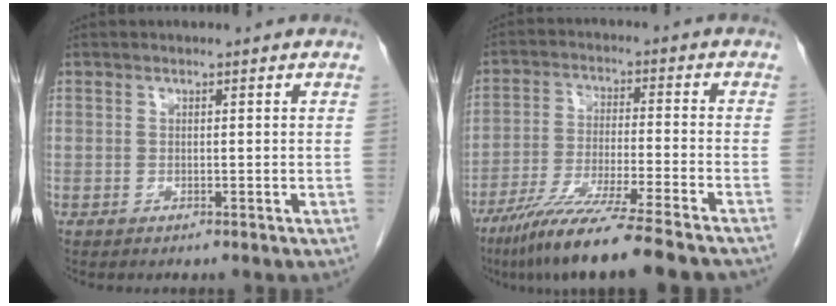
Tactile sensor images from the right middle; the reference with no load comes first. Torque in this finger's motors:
{"motor_torque": [1.17, -0.97, 0.72, 0.12]}